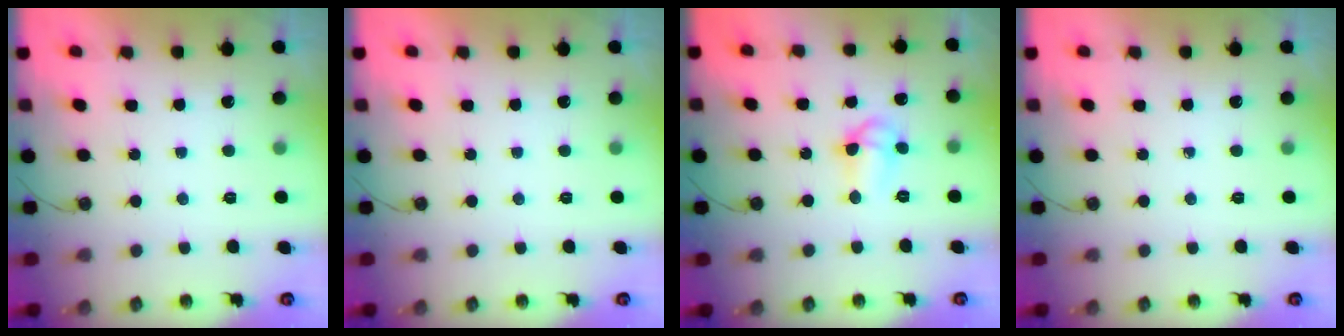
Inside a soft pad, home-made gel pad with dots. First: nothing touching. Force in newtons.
{"total": 0.0}
{"total": 7.9, "press": 7.3, "slide": 3.0}
{"total": 0.0}